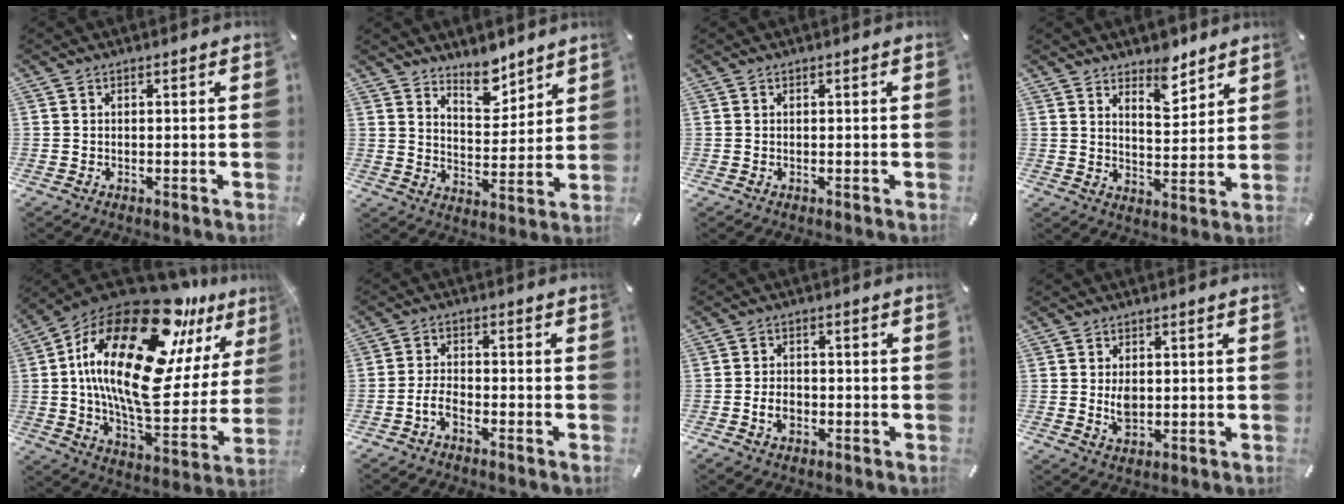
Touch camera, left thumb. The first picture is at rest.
{"total": 8.9, "force": [7.7, 4.0, 2.1], "torque": [-0.014, -0.062, 0.139]}
{"total": 0.0}
{"total": 7.1, "force": [6.3, 3.0, 1.5], "torque": [-0.002, -0.053, 0.112]}
{"total": 29.0, "force": [13.1, 12.9, 22.4], "torque": [-0.418, -0.090, 0.216]}
{"total": 3.9, "force": [-2.4, 1.7, 2.6], "torque": [-0.056, 0.008, -0.046]}
{"total": 4.1, "force": [-1.4, 2.9, 2.6], "torque": [-0.059, 0.003, -0.029]}
{"total": 3.8, "force": [0.3, 2.6, 2.8], "torque": [-0.048, -0.005, 0.001]}